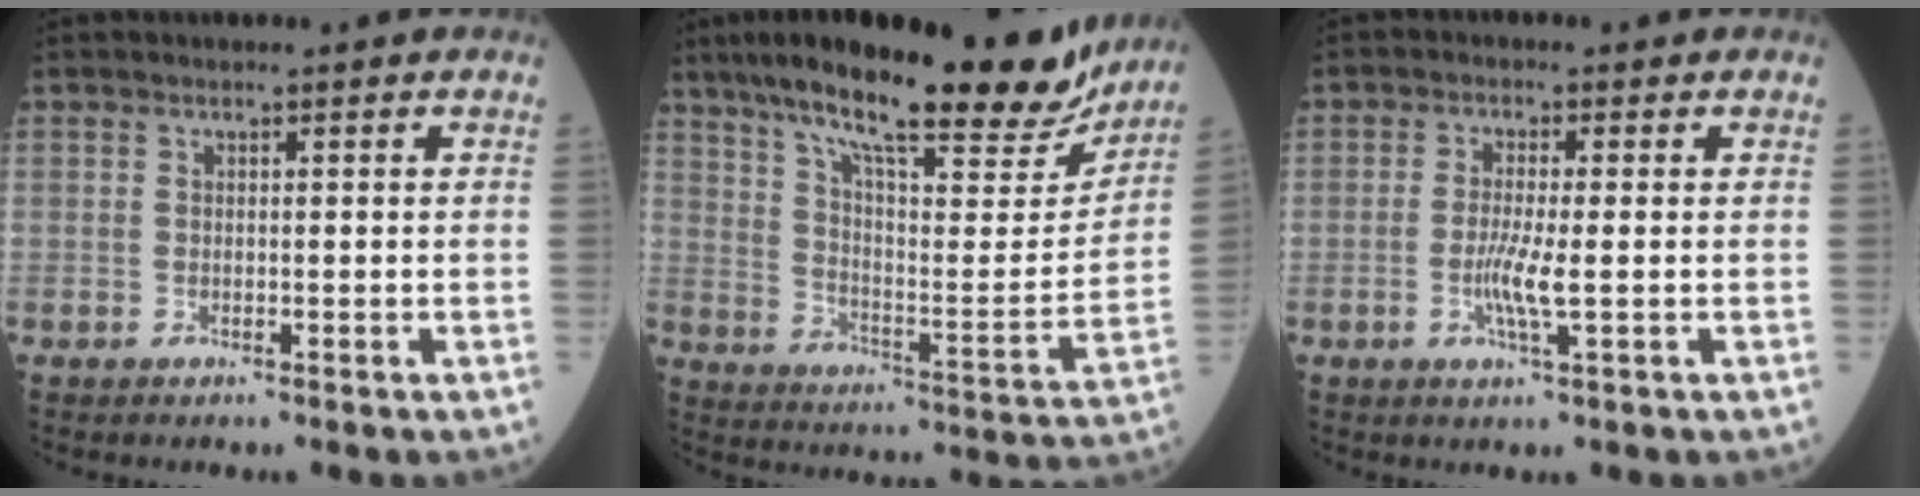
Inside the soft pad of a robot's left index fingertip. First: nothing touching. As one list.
[{"total": 25.8, "force": [20.7, 4.4, 14.8], "torque": [-0.242, 0.000, 0.298]}, {"total": 4.1, "force": [-0.8, 0.1, 4.0], "torque": [-0.086, -0.008, -0.016]}]